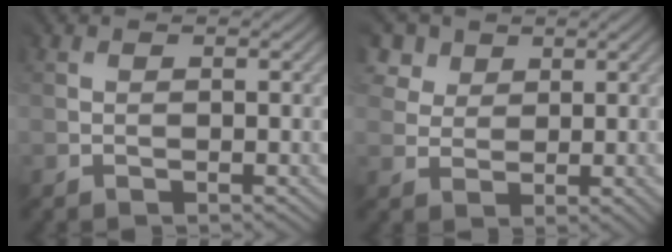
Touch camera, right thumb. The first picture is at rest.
{"total": 5.2, "force": [3.6, 3.7, 0.9], "torque": [-0.054, 0.009, 0.070]}